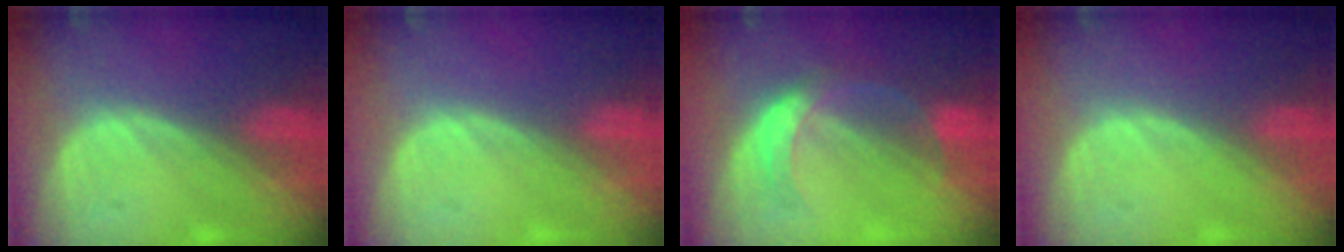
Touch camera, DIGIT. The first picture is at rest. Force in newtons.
{"total": 0.0}
{"total": 5.4, "press": 5.0, "slide": 2.2}
{"total": 0.0}